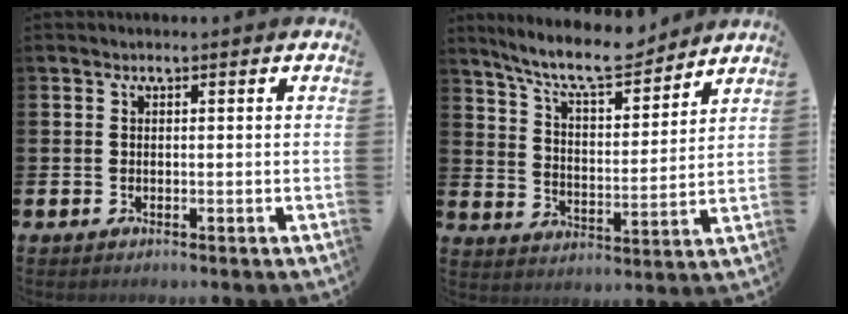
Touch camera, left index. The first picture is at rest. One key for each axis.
{"total": 9.5, "fx": 8.6, "fy": 1.8, "fz": 3.6, "tx": -0.096, "ty": -0.051, "tz": 0.153}